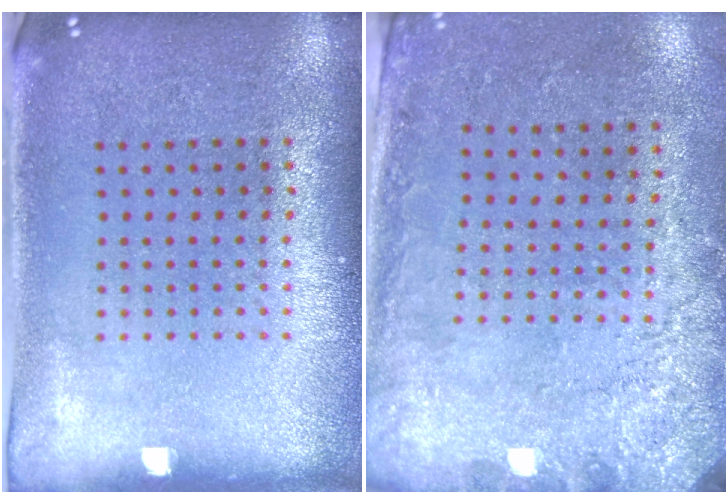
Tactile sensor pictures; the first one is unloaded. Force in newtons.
{"total": 2.7, "press": 2.0, "slide": 1.8}